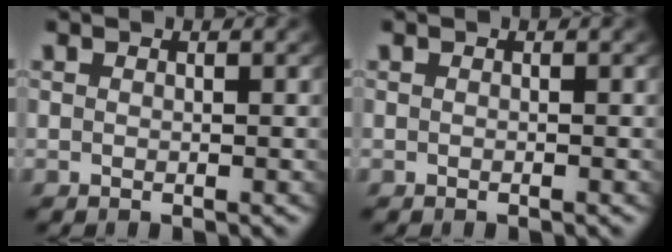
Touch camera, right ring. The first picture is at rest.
{"total": 0.0}